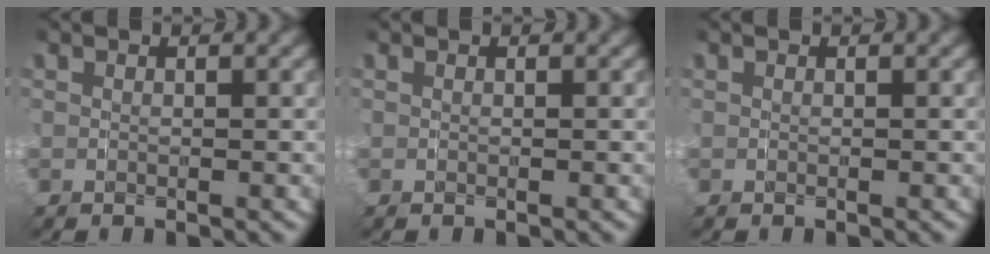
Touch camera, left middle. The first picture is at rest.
{"total": 0.0}
{"total": 0.0}